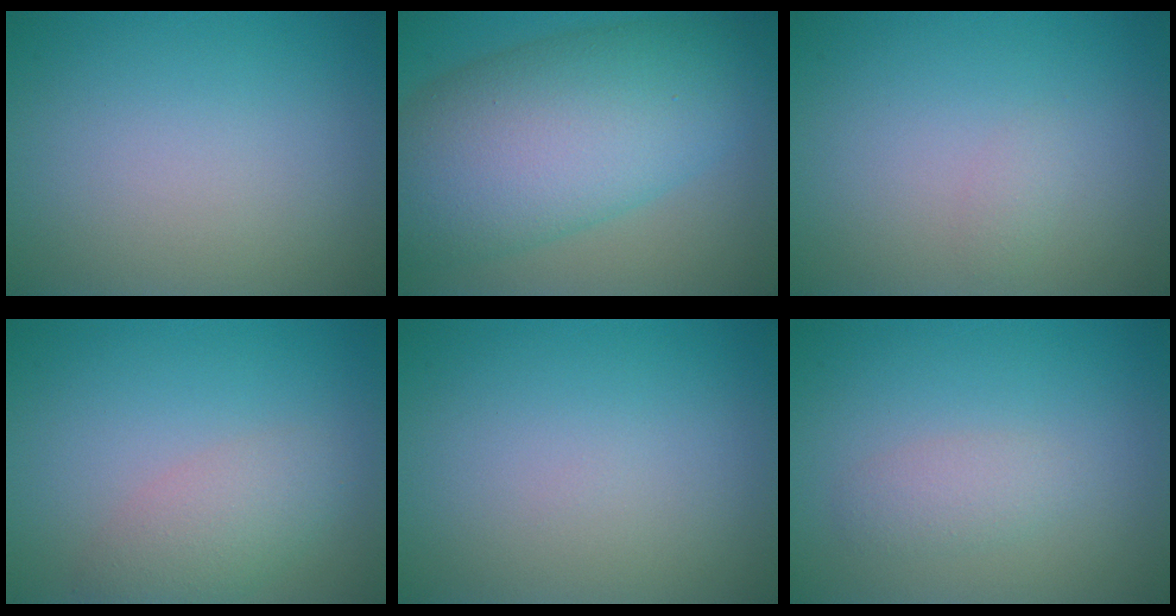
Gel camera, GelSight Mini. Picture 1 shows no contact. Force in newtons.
{"total": 12.1, "press": 12.1, "slide": 0.2}
{"total": 0.7, "press": 0.7, "slide": 0.1}
{"total": 3.1, "press": 3.1, "slide": 0.2}
{"total": 0.0}
{"total": 1.7, "press": 1.7, "slide": 0.2}